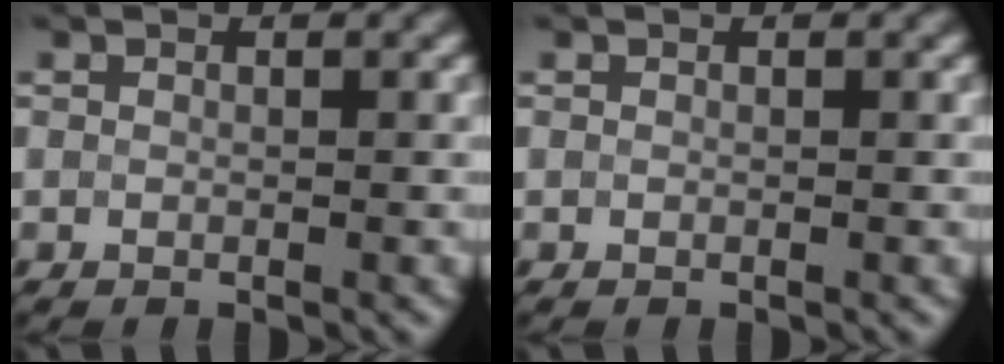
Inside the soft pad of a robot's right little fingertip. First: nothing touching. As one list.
[{"total": 0.0}]